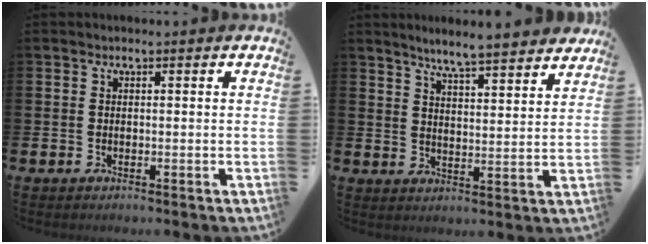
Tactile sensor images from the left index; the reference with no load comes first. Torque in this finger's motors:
{"motor_torque": [0.07, -0.32, 0.41, 0.07]}